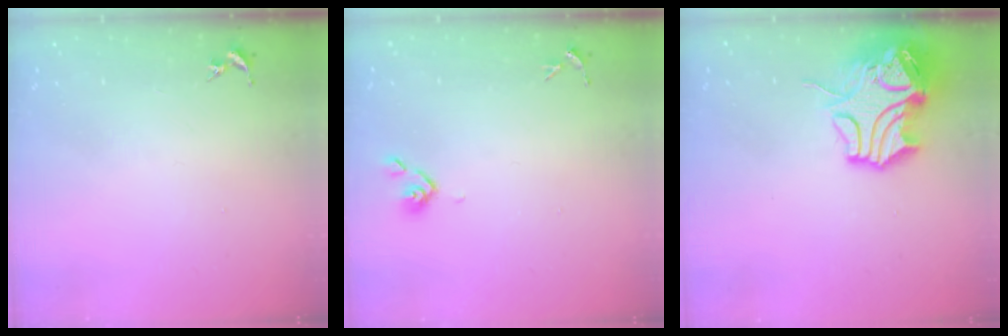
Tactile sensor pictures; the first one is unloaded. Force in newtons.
{"total": 3.8, "press": 3.7, "slide": 0.8}
{"total": 13.9, "press": 13.8, "slide": 2.1}